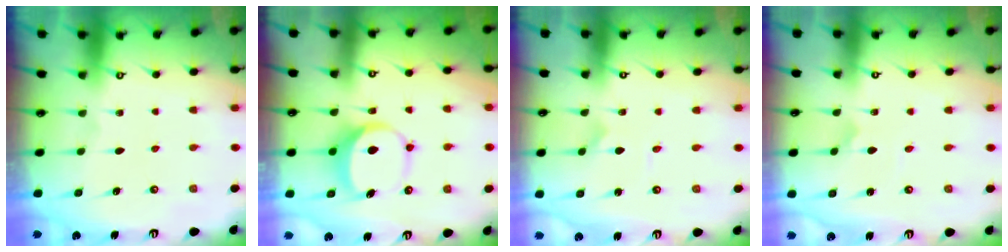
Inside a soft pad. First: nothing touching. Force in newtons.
{"total": 7.2, "press": 7.2, "slide": 0.5}
{"total": 0.0}
{"total": 1.7, "press": 1.7, "slide": 0.2}